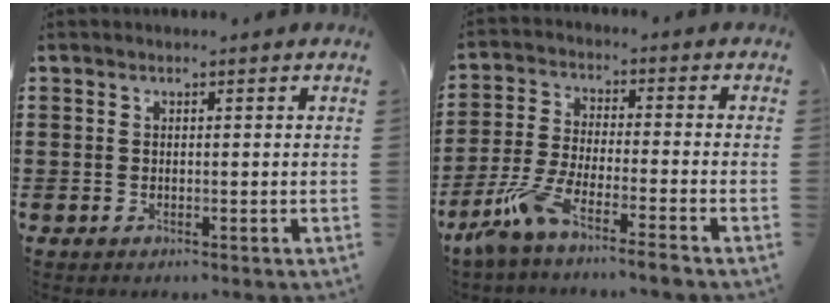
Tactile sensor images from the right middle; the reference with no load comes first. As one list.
[{"total": 7.3, "force": [-6.0, 0.5, 4.1], "torque": [-0.113, -0.020, -0.122]}]